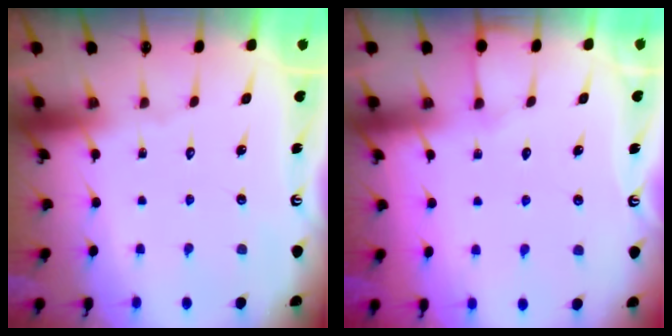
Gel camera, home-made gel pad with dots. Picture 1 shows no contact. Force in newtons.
{"total": 2.7, "press": 2.7, "slide": 0.5}